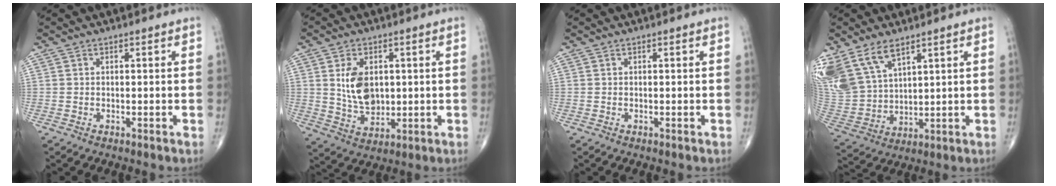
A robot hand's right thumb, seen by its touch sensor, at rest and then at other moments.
{"total": 9.0, "force": [1.6, 5.9, 6.5], "torque": [-0.098, -0.013, 0.042]}
{"total": 0.0}
{"total": 15.0, "force": [9.1, 7.9, 8.9], "torque": [-0.191, -0.024, 0.198]}